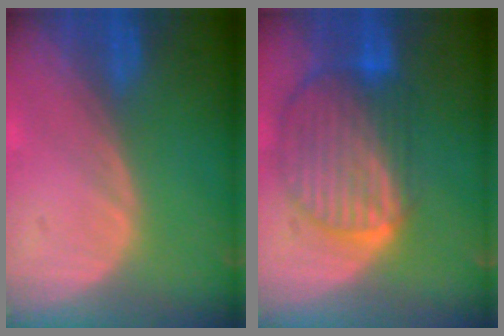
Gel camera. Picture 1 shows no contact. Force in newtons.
{"total": 10.4, "press": 8.9, "slide": 5.4}